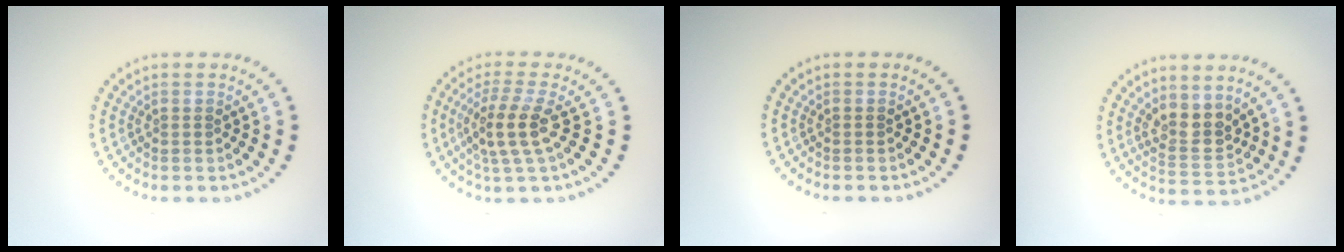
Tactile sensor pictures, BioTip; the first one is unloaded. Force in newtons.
{"total": 3.6, "press": 3.0, "slide": 2.0}
{"total": 0.0}
{"total": 3.2, "press": 2.9, "slide": 1.3}